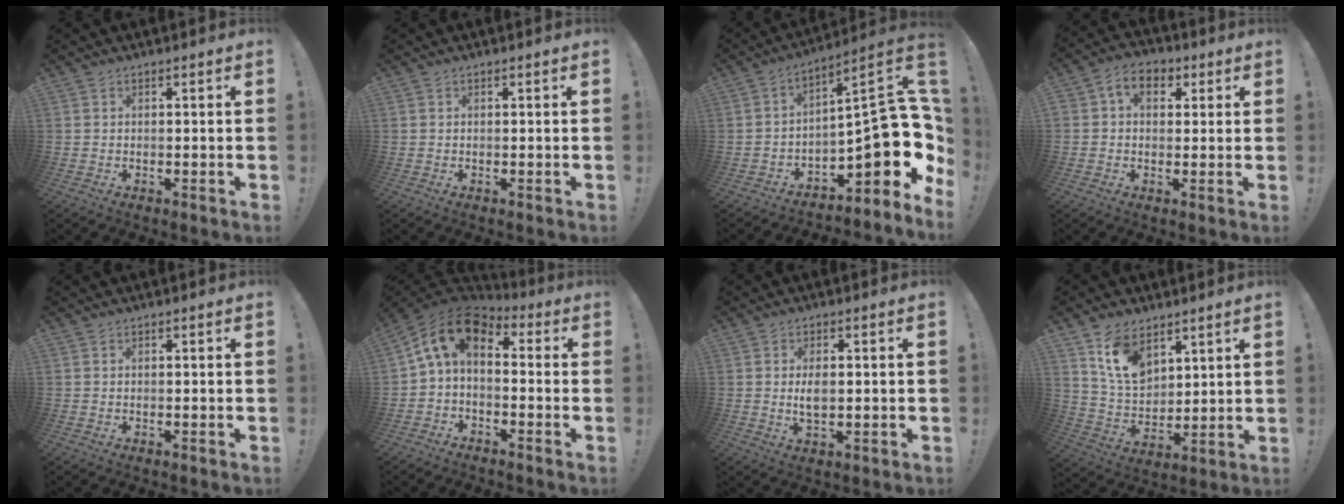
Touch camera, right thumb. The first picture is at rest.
{"total": 0.0}
{"total": 16.5, "force": [-2.8, 7.3, 14.6], "torque": [-0.178, 0.000, -0.038]}
{"total": 7.2, "force": [2.0, 5.4, 4.4], "torque": [-0.066, 0.006, 0.038]}
{"total": 0.0}
{"total": 10.7, "force": [2.7, 6.3, 8.2], "torque": [-0.155, -0.003, 0.047]}
{"total": 4.3, "force": [0.2, 2.2, 3.7], "torque": [-0.054, -0.006, -0.002]}
{"total": 12.6, "force": [7.8, 8.0, 6.0], "torque": [-0.110, -0.037, 0.154]}